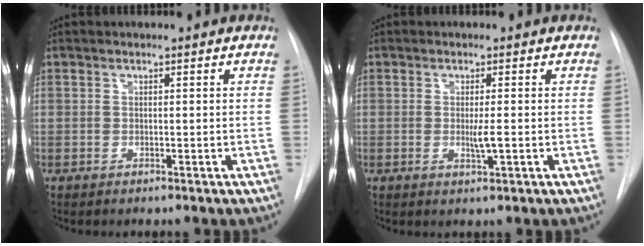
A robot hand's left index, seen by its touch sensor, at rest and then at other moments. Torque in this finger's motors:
{"motor_torque": [0.36, -0.26, 0.07, 0.04]}